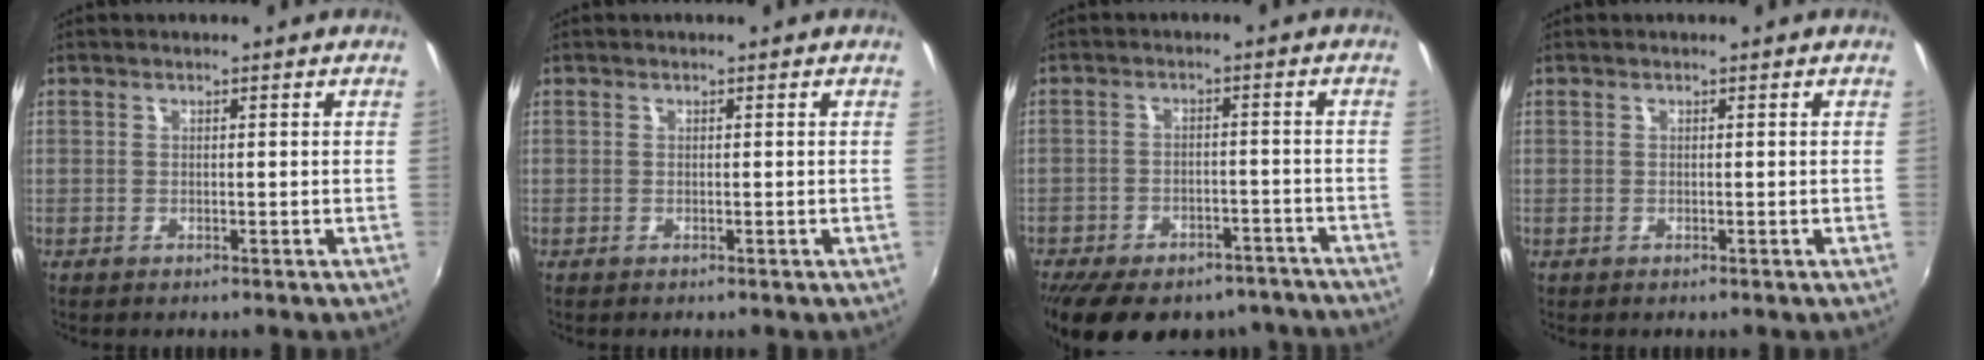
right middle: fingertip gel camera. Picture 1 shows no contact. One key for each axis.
{"total": 0.0}
{"total": 20.0, "fx": -16.0, "fy": 9.0, "fz": 8.1, "tx": -0.176, "ty": 0.000, "tz": -0.200}
{"total": 0.0}